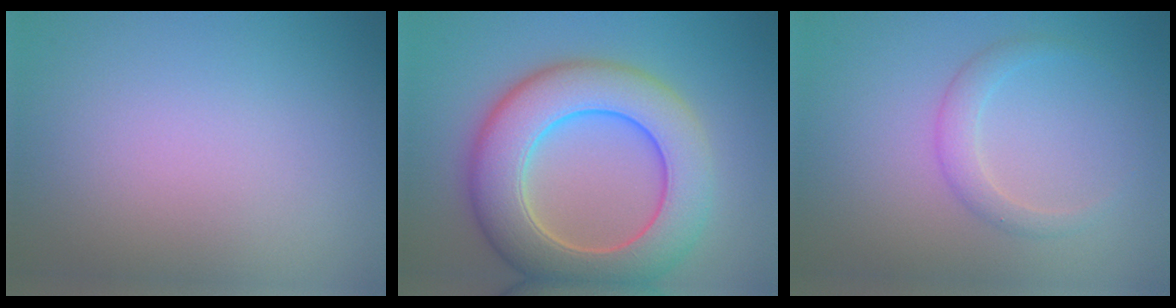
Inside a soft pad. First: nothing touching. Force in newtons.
{"total": 10.1, "press": 10.1, "slide": 0.6}
{"total": 1.9, "press": 1.9, "slide": 0.1}